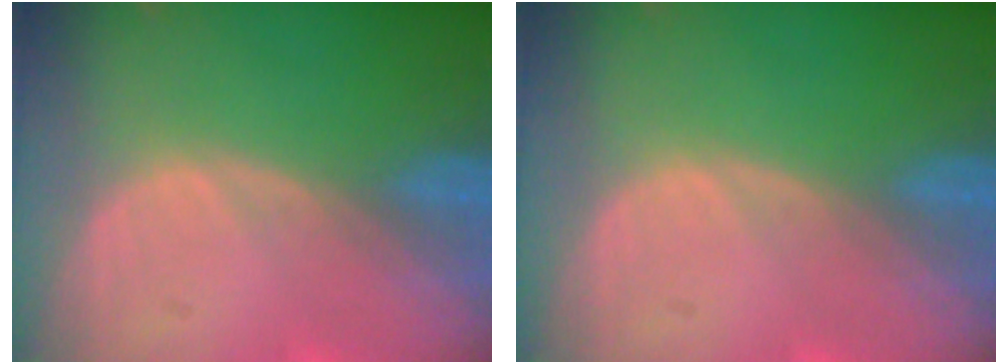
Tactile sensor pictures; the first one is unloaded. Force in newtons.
{"total": 0.0}